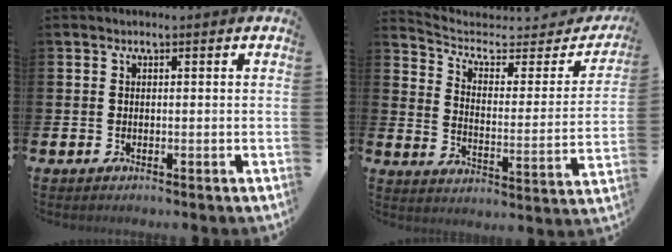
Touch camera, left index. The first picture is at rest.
{"total": 5.1, "force": [4.0, 2.4, 2.0], "torque": [-0.064, -0.035, 0.060]}